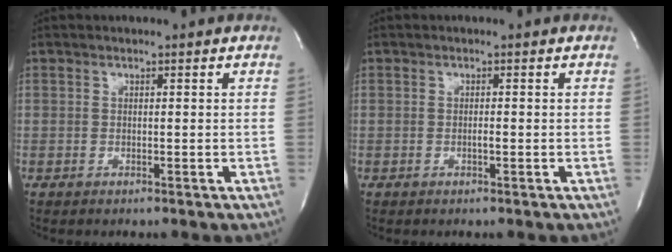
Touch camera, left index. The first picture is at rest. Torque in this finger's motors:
{"motor_torque": [0.22, 0.03, -0.02, 0.00]}